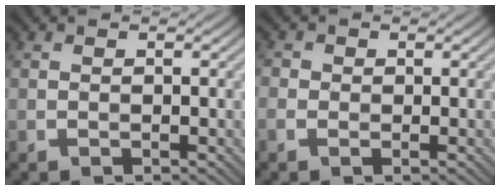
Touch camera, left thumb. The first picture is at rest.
{"total": 1.7, "force": [-0.1, 1.5, 0.8], "torque": [-0.025, 0.000, -0.003]}